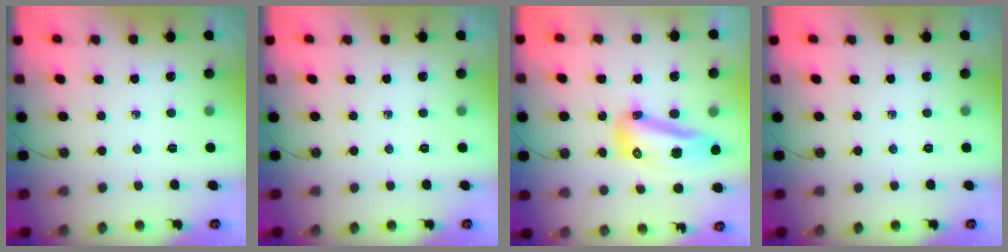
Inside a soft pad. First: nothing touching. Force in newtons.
{"total": 0.0}
{"total": 13.3, "press": 13.2, "slide": 1.4}
{"total": 0.0}